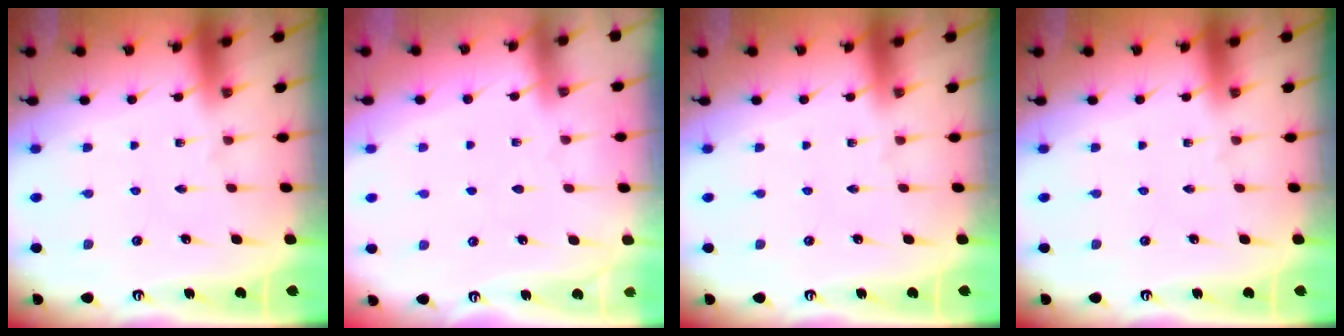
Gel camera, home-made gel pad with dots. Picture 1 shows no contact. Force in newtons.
{"total": 2.9, "press": 2.8, "slide": 0.4}
{"total": 0.0}
{"total": 0.0}